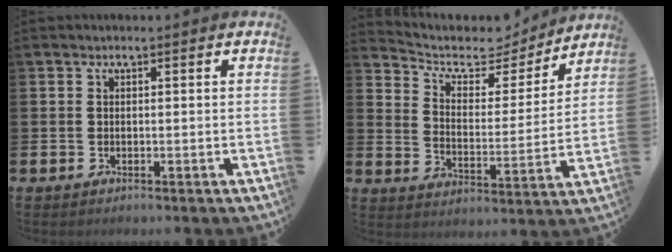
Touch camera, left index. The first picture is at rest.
{"total": 6.4, "force": [5.7, 2.8, 1.4], "torque": [-0.061, -0.045, 0.092]}